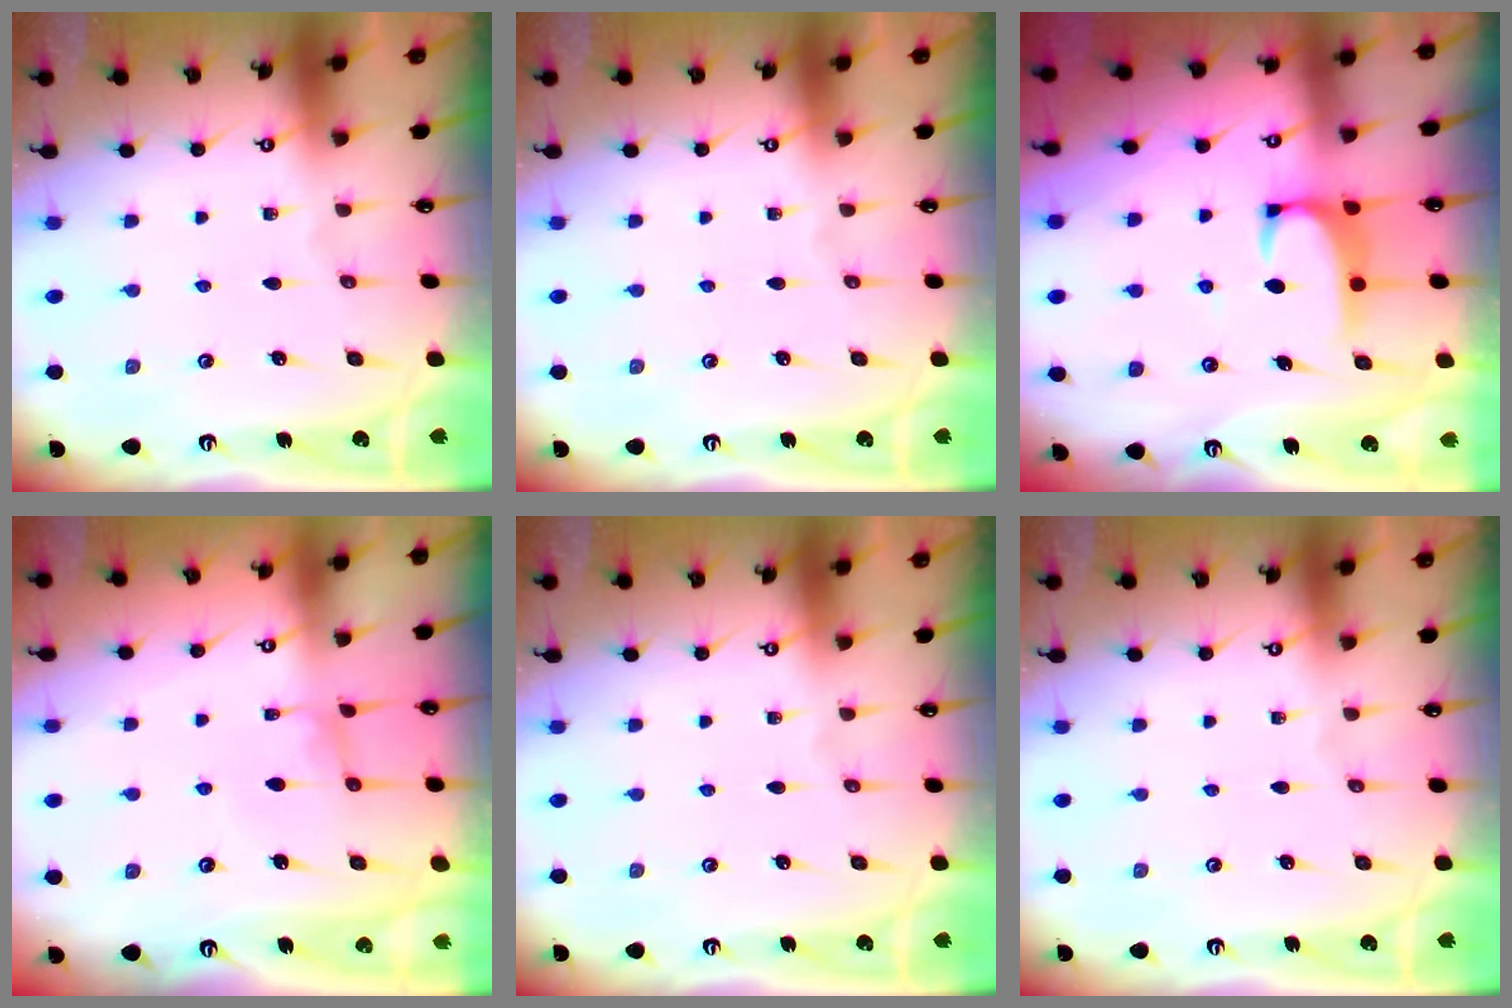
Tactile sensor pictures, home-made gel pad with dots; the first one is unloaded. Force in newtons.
{"total": 0.0}
{"total": 2.0, "press": 2.0, "slide": 0.3}
{"total": 0.6, "press": 0.1, "slide": 0.5}
{"total": 0.0}
{"total": 0.0}